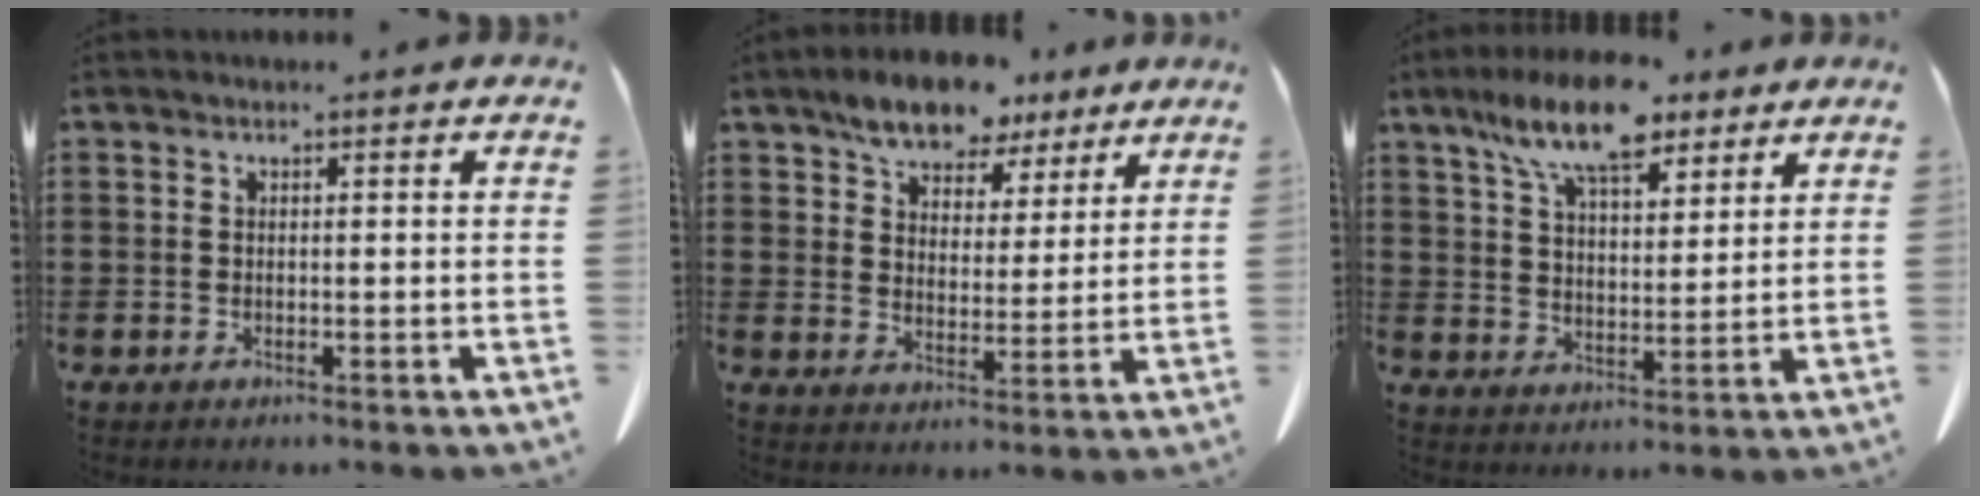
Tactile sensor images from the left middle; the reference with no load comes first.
{"total": 7.8, "force": [6.6, 3.3, 2.6], "torque": [-0.070, -0.012, 0.122]}
{"total": 11.4, "force": [8.3, 3.8, 6.8], "torque": [-0.137, -0.019, 0.151]}